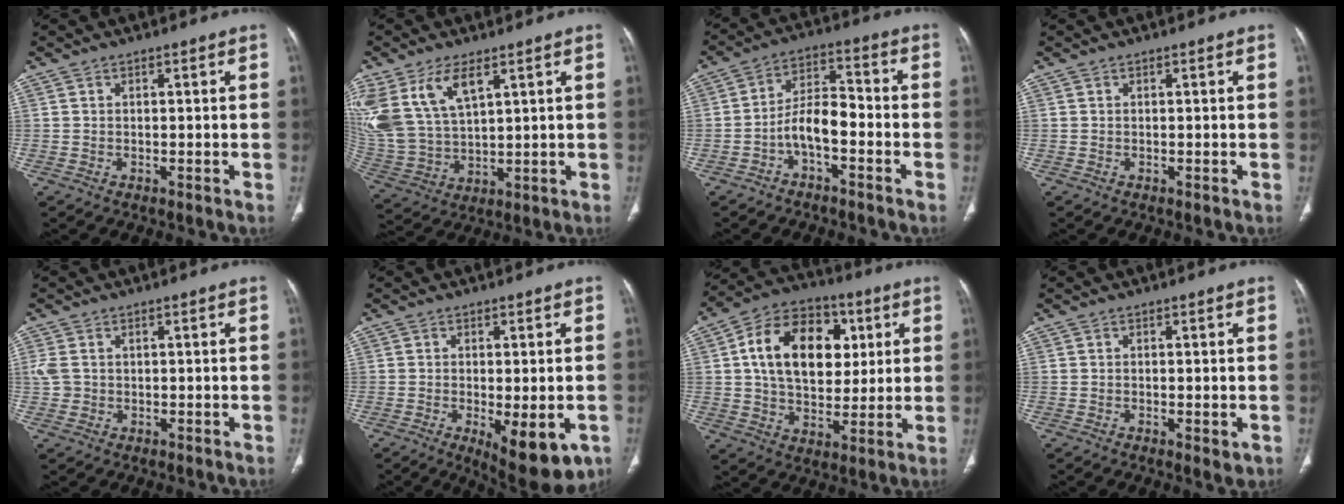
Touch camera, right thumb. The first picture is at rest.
{"total": 14.2, "force": [7.1, 7.0, 10.1], "torque": [-0.212, -0.019, 0.157]}
{"total": 7.4, "force": [-3.0, 3.4, 5.9], "torque": [-0.100, 0.043, -0.058]}
{"total": 0.0}
{"total": 2.8, "force": [0.4, 2.2, 1.6], "torque": [-0.040, 0.002, 0.014]}
{"total": 10.2, "force": [-3.8, 3.9, 8.6], "torque": [-0.108, -0.012, -0.047]}
{"total": 19.2, "force": [4.4, 13.0, 13.4], "torque": [-0.196, 0.005, 0.073]}
{"total": 2.0, "force": [-0.5, 0.8, 1.7], "torque": [-0.026, -0.006, -0.005]}